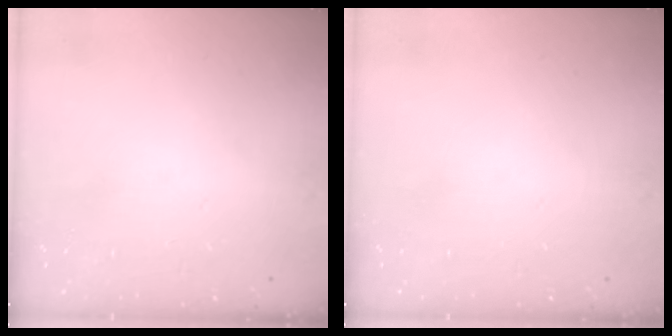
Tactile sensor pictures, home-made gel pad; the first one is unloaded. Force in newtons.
{"total": 0.0}